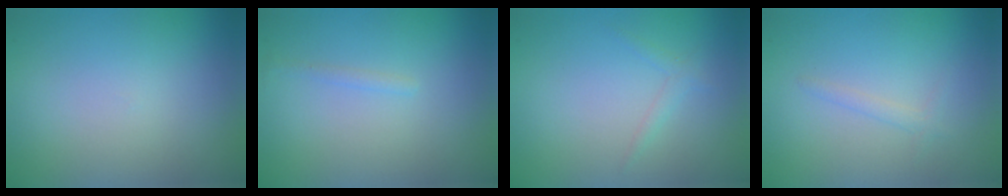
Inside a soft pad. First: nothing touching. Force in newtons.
{"total": 0.6, "press": 0.6, "slide": 0.0}
{"total": 0.9, "press": 0.9, "slide": 0.0}
{"total": 0.9, "press": 0.9, "slide": 0.0}